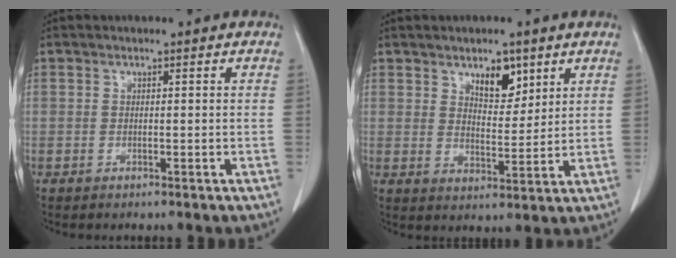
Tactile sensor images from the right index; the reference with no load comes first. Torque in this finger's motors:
{"motor_torque": [0.28, 0.26, 0.06, 0.05]}